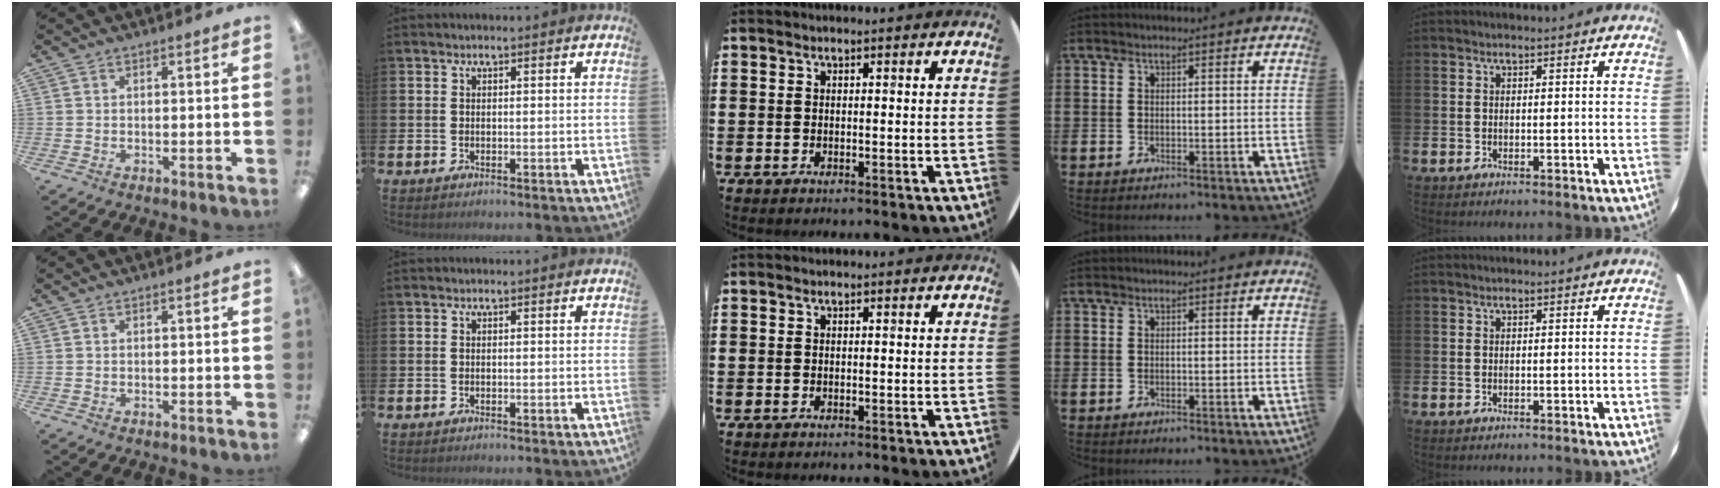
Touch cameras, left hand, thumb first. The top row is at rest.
{}